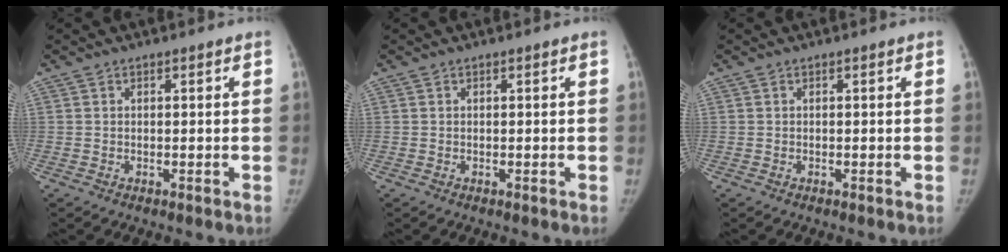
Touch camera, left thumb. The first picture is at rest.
{"total": 0.0}
{"total": 0.0}